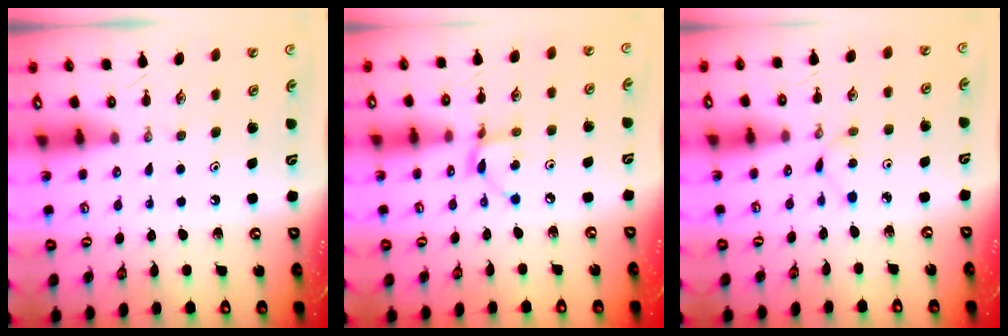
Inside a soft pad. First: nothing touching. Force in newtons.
{"total": 4.4, "press": 4.4, "slide": 0.0}
{"total": 1.6, "press": 1.6, "slide": 0.2}